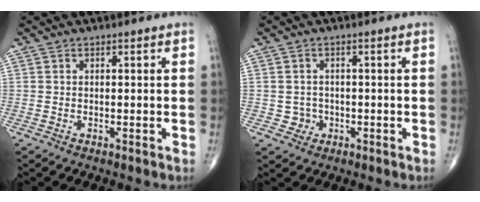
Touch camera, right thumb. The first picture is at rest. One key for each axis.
{"total": 2.6, "fx": -0.7, "fy": 2.5, "fz": 0.2, "tx": 0.013, "ty": 0.009, "tz": -0.010}